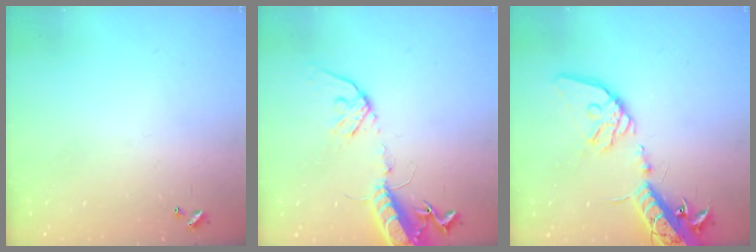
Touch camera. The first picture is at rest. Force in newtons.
{"total": 16.2, "press": 15.8, "slide": 3.6}
{"total": 19.7, "press": 19.2, "slide": 4.1}